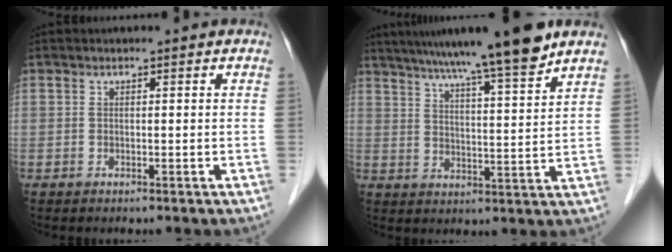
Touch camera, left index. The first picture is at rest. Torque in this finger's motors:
{"motor_torque": [0.54, -0.63, 0.47, 0.09]}